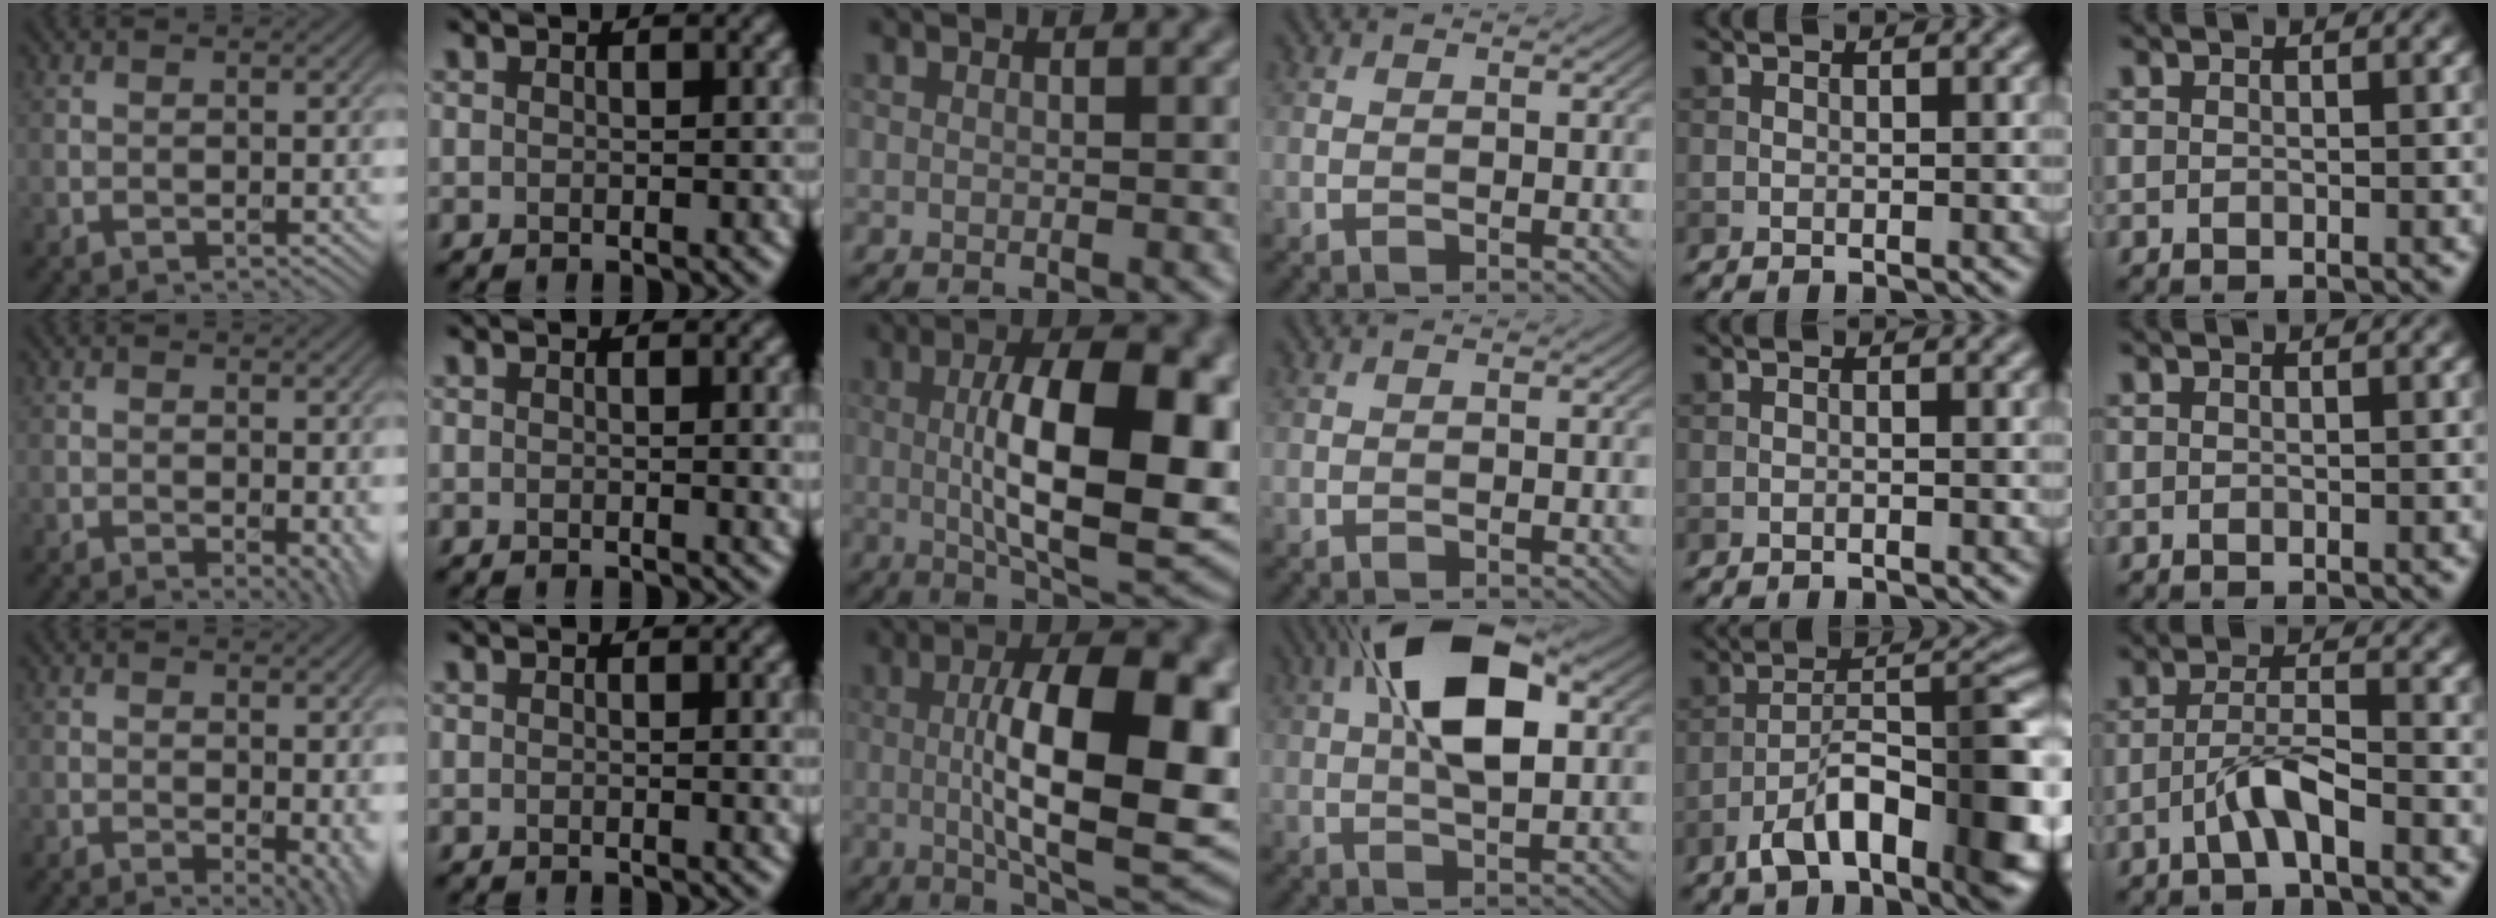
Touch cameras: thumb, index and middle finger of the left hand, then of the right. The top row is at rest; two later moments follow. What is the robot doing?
{"motion": "unscrew", "object": "dispenser bottle"}